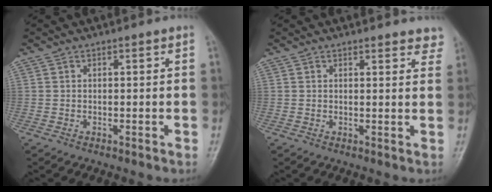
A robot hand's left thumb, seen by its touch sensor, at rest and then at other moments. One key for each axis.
{"total": 4.5, "fx": 4.1, "fy": 1.4, "fz": 1.2, "tx": 0.014, "ty": -0.018, "tz": 0.031}